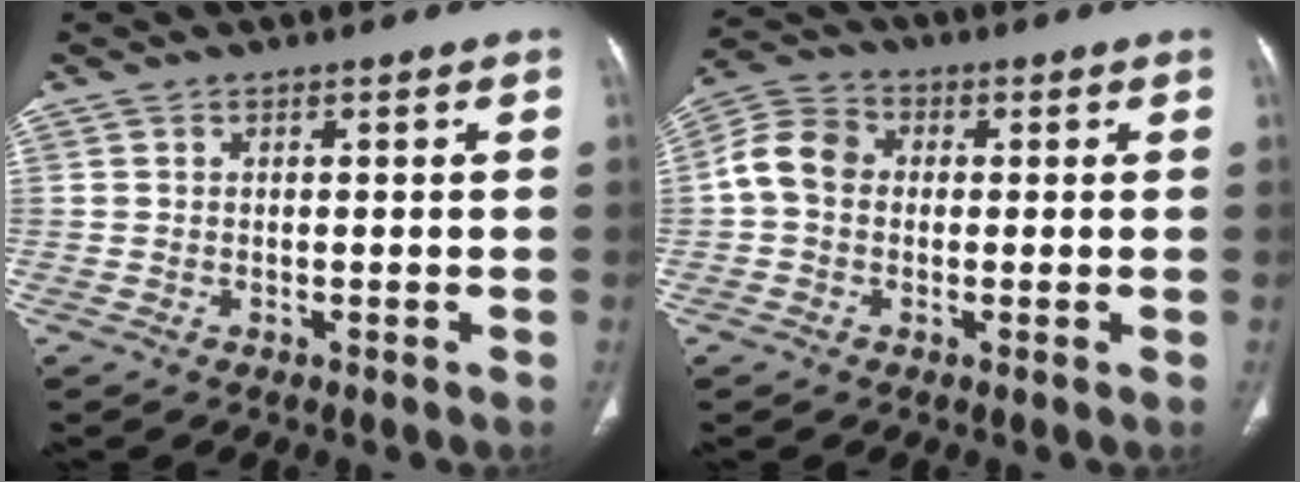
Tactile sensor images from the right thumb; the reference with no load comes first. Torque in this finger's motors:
{"motor_torque": [-0.30, 0.41, 0.19, -0.21, 0.18]}